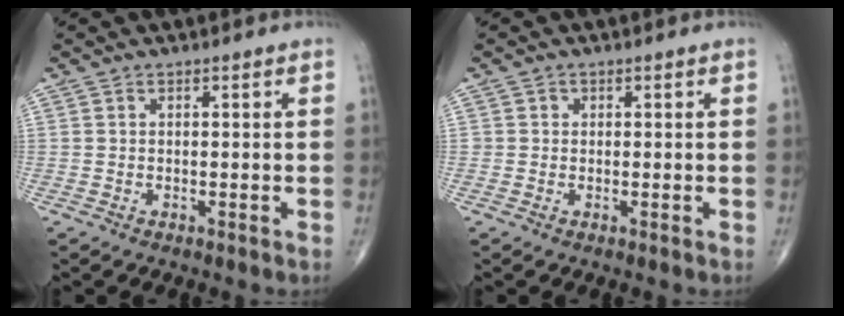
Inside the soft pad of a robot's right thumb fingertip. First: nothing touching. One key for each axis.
{"total": 0.9, "fx": 0.1, "fy": 0.9, "fz": 0.1, "tx": 0.007, "ty": 0.003, "tz": 0.000}